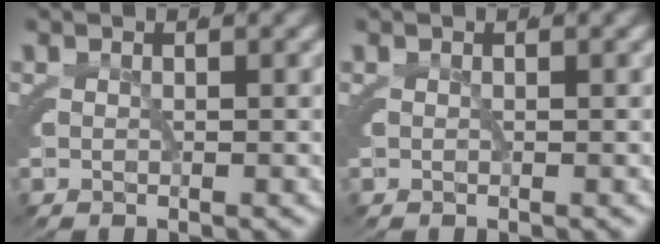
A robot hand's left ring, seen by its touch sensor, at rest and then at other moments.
{"total": 0.0}